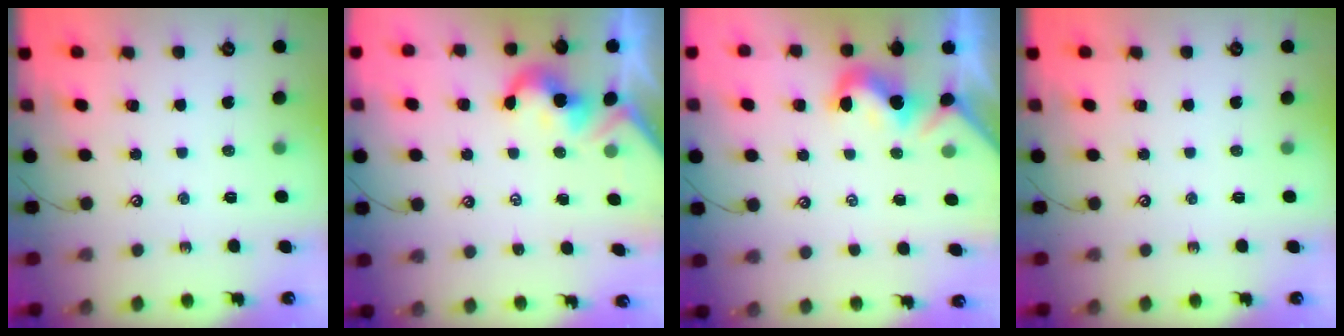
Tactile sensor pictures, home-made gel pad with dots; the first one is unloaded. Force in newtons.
{"total": 2.1, "press": 2.1, "slide": 0.4}
{"total": 0.0}
{"total": 0.0}